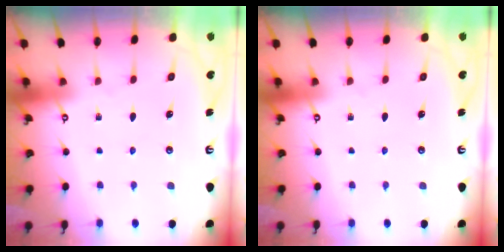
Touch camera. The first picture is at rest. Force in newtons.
{"total": 0.0}